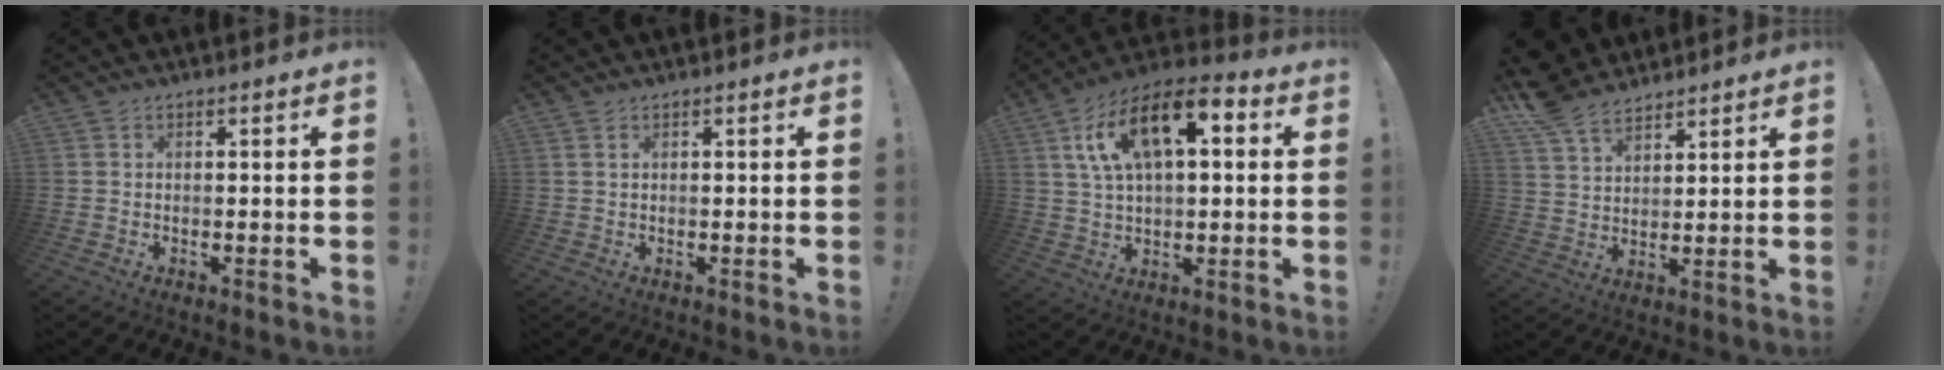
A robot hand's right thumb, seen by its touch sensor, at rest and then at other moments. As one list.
[{"total": 1.3, "force": [0.7, 0.8, 0.7], "torque": [-0.011, 0.001, 0.013]}, {"total": 16.9, "force": [6.2, 8.4, 13.3], "torque": [-0.228, -0.011, 0.107]}, {"total": 11.0, "force": [8.7, 5.5, 3.9], "torque": [-0.080, -0.048, 0.170]}]